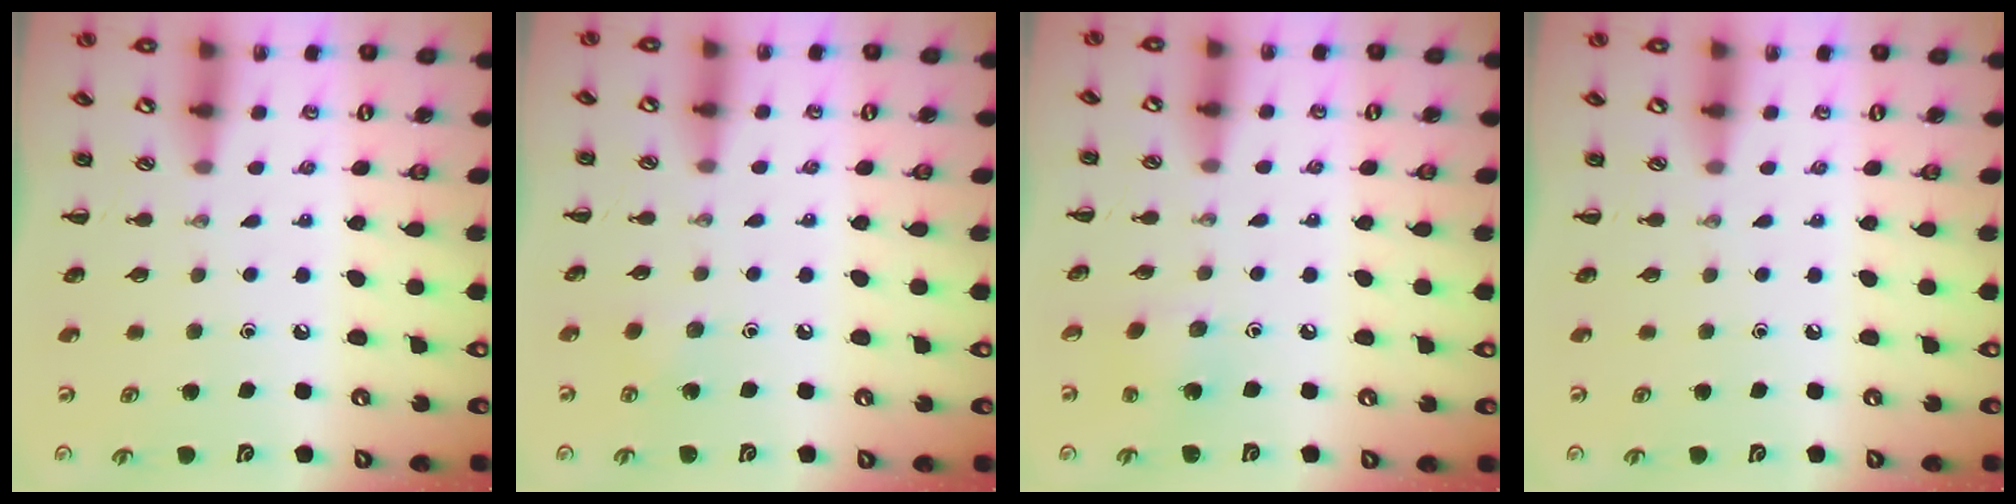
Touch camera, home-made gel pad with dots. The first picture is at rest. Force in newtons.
{"total": 3.5, "press": 3.4, "slide": 0.9}
{"total": 1.9, "press": 1.8, "slide": 0.7}
{"total": 0.0}